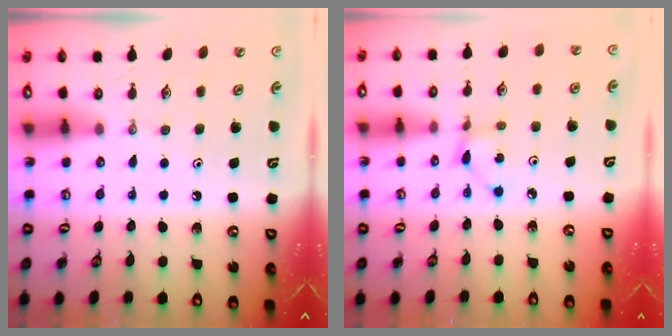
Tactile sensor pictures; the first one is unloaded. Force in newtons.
{"total": 1.9, "press": 1.9, "slide": 0.3}